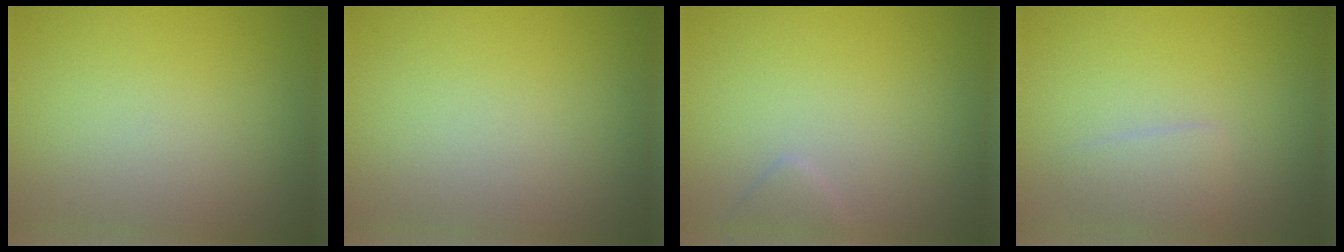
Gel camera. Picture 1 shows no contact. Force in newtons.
{"total": 0.0}
{"total": 1.2, "press": 1.2, "slide": 0.1}
{"total": 1.6, "press": 1.6, "slide": 0.0}